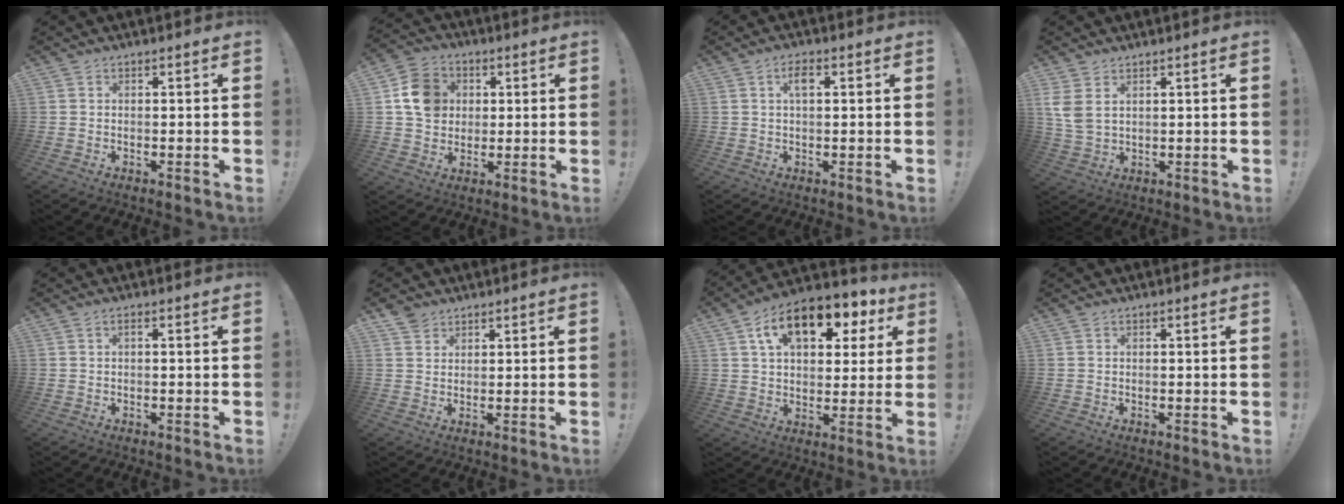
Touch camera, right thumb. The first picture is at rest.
{"total": 11.6, "force": [2.5, 10.2, 5.0], "torque": [-0.059, 0.001, 0.054]}
{"total": 3.7, "force": [1.0, 1.5, 3.3], "torque": [-0.061, 0.009, 0.013]}
{"total": 5.9, "force": [2.6, 3.5, 4.0], "torque": [-0.087, -0.011, 0.050]}
{"total": 1.0, "force": [-0.4, 0.1, 1.0], "torque": [-0.022, 0.003, -0.007]}
{"total": 3.6, "force": [2.7, 2.2, 0.7], "torque": [-0.007, -0.010, 0.050]}
{"total": 15.8, "force": [7.6, 9.0, 10.5], "torque": [-0.161, -0.030, 0.130]}
{"total": 0.0}